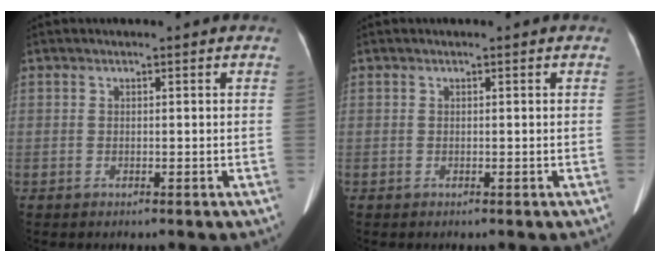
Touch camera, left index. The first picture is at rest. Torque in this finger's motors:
{"motor_torque": [-0.01, 0.02, 0.00, 0.00]}